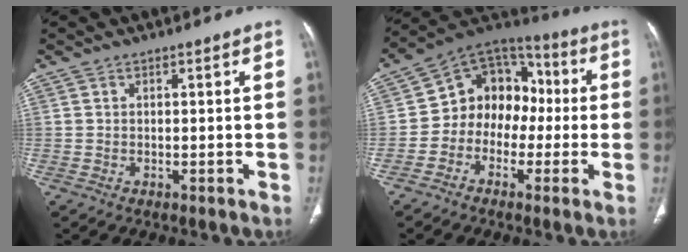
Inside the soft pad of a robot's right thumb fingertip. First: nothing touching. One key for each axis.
{"total": 13.0, "fx": -1.6, "fy": 10.6, "fz": 7.4, "tx": -0.063, "ty": 0.050, "tz": -0.044}